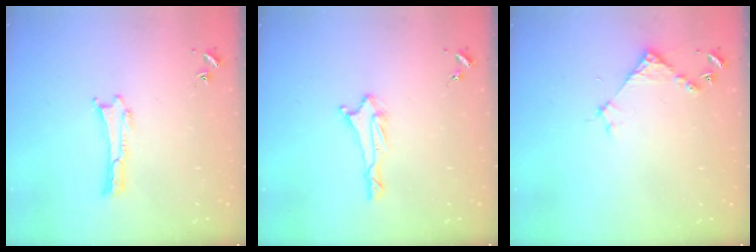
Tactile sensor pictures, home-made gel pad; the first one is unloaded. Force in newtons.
{"total": 1.7, "press": 1.6, "slide": 0.6}
{"total": 3.9, "press": 3.8, "slide": 0.3}